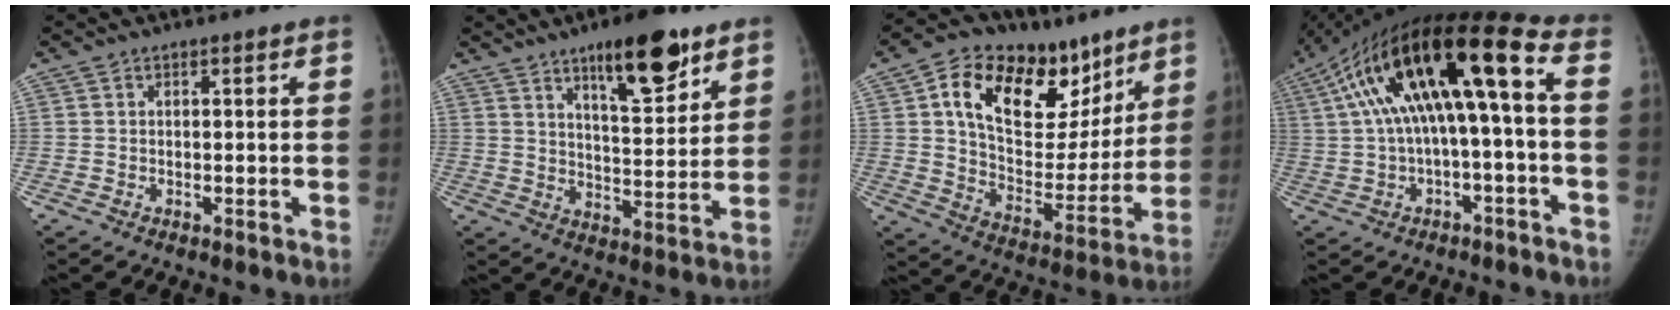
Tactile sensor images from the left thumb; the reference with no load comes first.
{"total": 13.4, "force": [8.4, 4.2, 9.5], "torque": [-0.113, -0.050, 0.132]}
{"total": 24.5, "force": [12.3, 14.3, 15.6], "torque": [-0.199, -0.028, 0.206]}
{"total": 19.9, "force": [2.2, 5.7, 18.9], "torque": [-0.350, 0.070, 0.039]}